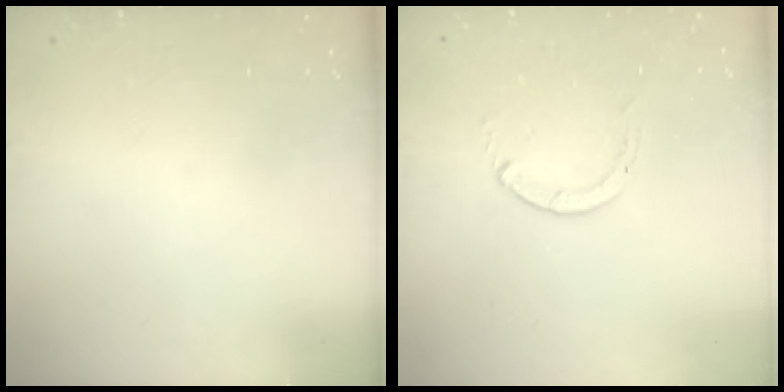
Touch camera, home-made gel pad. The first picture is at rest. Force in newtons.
{"total": 0.6, "press": 0.5, "slide": 0.1}